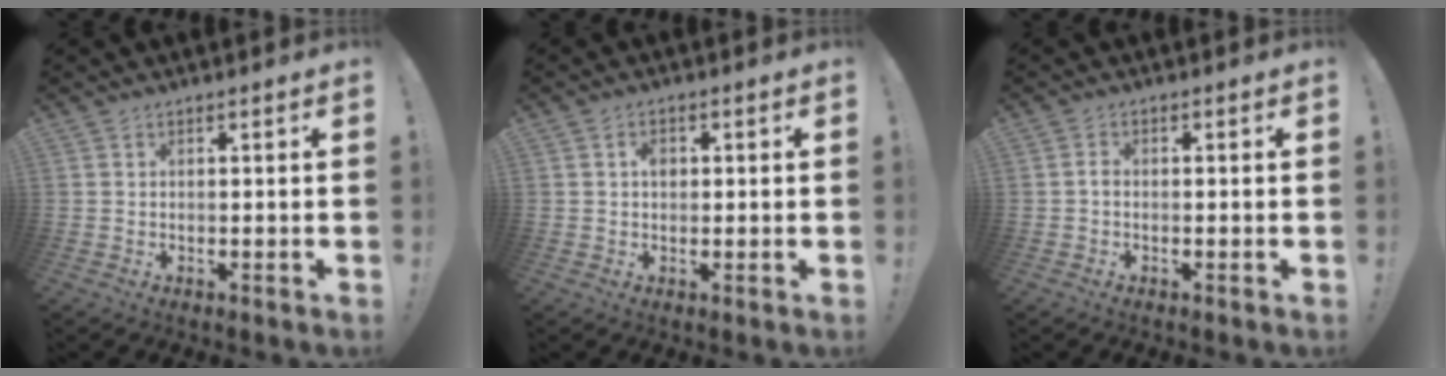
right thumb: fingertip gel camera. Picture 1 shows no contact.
{"total": 2.2, "force": [0.0, 1.7, 1.5], "torque": [-0.014, 0.000, -0.004]}
{"total": 0.9, "force": [-0.7, 0.4, 0.5], "torque": [-0.014, 0.005, -0.013]}